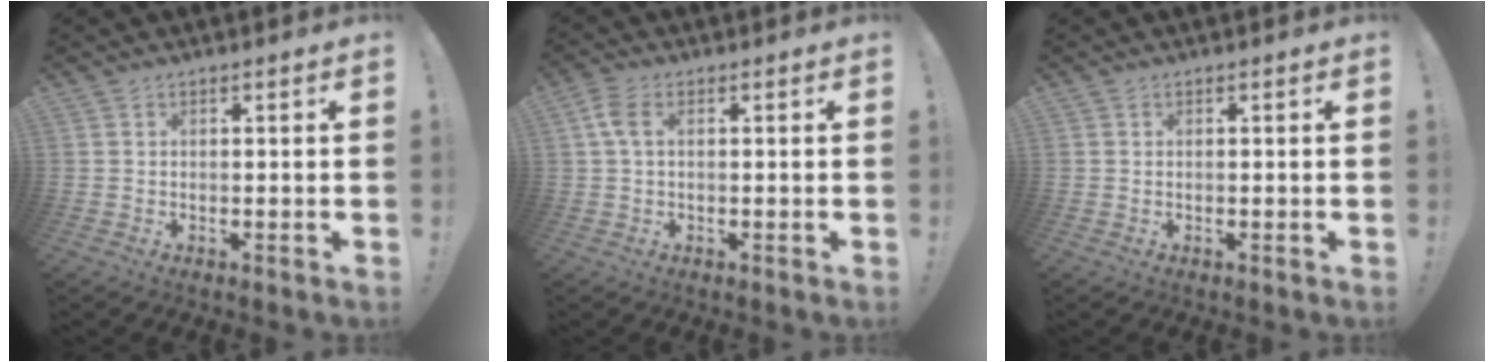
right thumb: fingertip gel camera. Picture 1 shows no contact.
{"total": 4.6, "force": [0.9, 2.4, 3.8], "torque": [-0.090, 0.007, 0.016]}
{"total": 0.0}